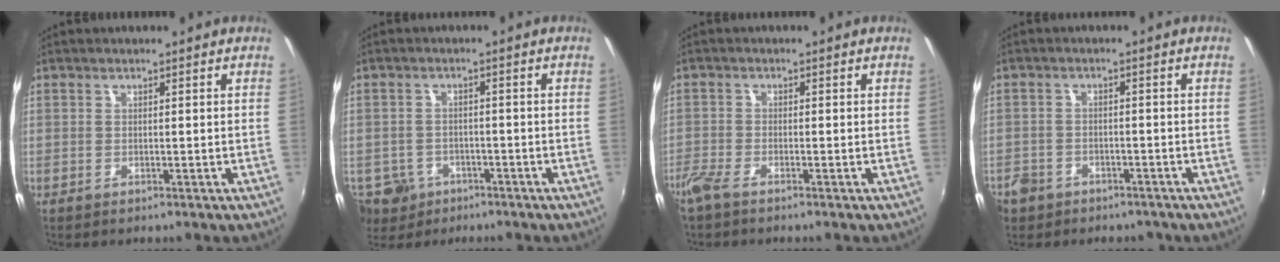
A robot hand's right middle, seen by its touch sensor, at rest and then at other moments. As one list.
[{"total": 7.9, "force": [-4.2, 6.1, 2.6], "torque": [-0.078, -0.005, -0.063]}, {"total": 3.4, "force": [-2.8, 0.7, 1.8], "torque": [-0.051, -0.008, -0.061]}, {"total": 7.6, "force": [-4.6, 5.7, 2.1], "torque": [-0.069, 0.012, -0.065]}]